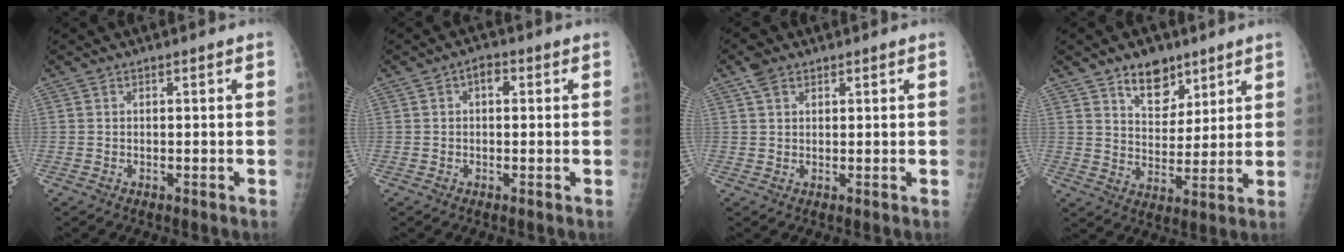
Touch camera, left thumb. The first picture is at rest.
{"total": 2.4, "force": [0.5, 1.5, 1.8], "torque": [-0.016, 0.007, 0.001]}
{"total": 3.0, "force": [1.8, 1.9, 1.5], "torque": [-0.025, 0.001, 0.037]}
{"total": 9.2, "force": [6.1, 5.4, 4.2], "torque": [-0.034, -0.039, 0.104]}